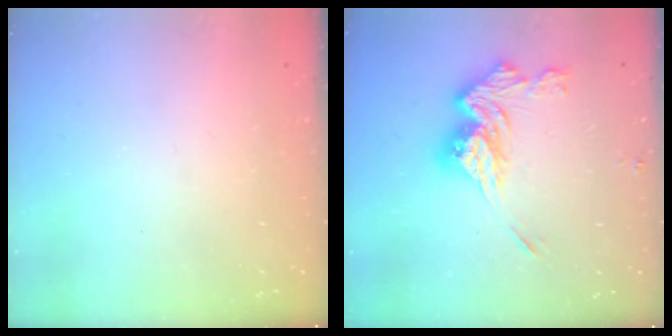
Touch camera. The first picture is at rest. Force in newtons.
{"total": 15.3, "press": 15.2, "slide": 0.3}